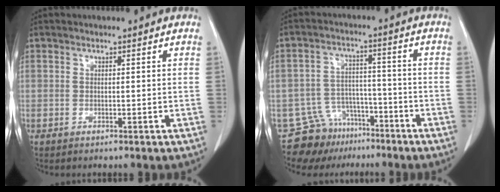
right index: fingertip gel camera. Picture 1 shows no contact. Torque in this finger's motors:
{"motor_torque": [-0.62, 0.29, -0.98, -0.16]}